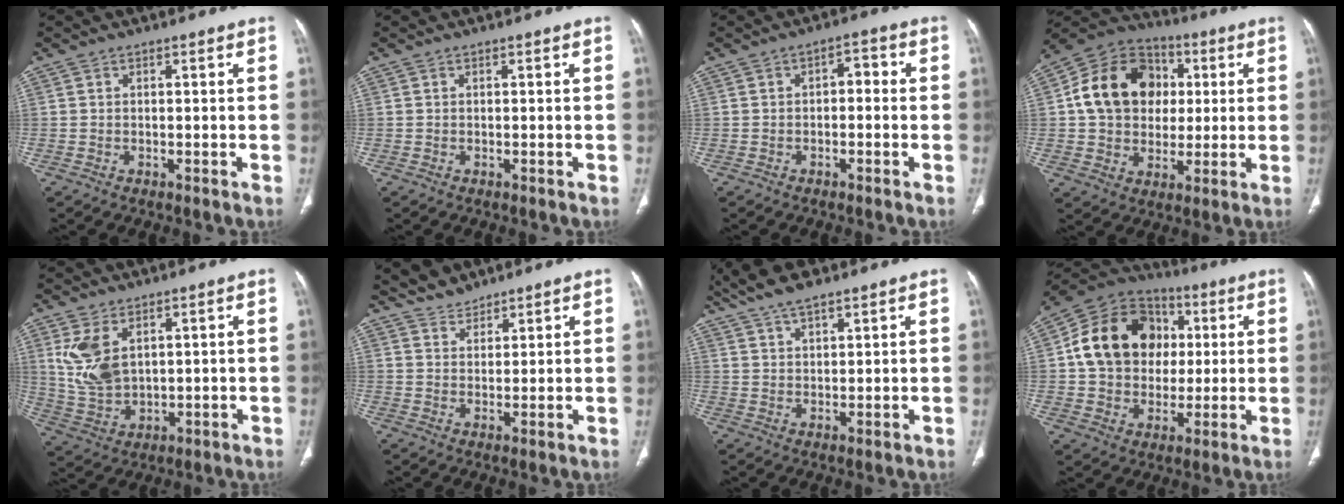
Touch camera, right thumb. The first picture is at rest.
{"total": 0.0}
{"total": 3.3, "force": [-0.2, 1.9, 2.6], "torque": [-0.026, 0.018, -0.012]}
{"total": 18.2, "force": [2.8, 14.9, 10.1], "torque": [-0.149, 0.019, 0.044]}
{"total": 9.1, "force": [3.3, 5.3, 6.7], "torque": [-0.135, -0.013, 0.082]}
{"total": 4.1, "force": [3.8, 1.6, 0.5], "torque": [0.006, -0.018, 0.066]}
{"total": 8.3, "force": [6.5, 2.4, 4.7], "torque": [-0.086, -0.007, 0.122]}
{"total": 18.9, "force": [2.8, 15.3, 10.6], "torque": [-0.160, 0.020, 0.046]}